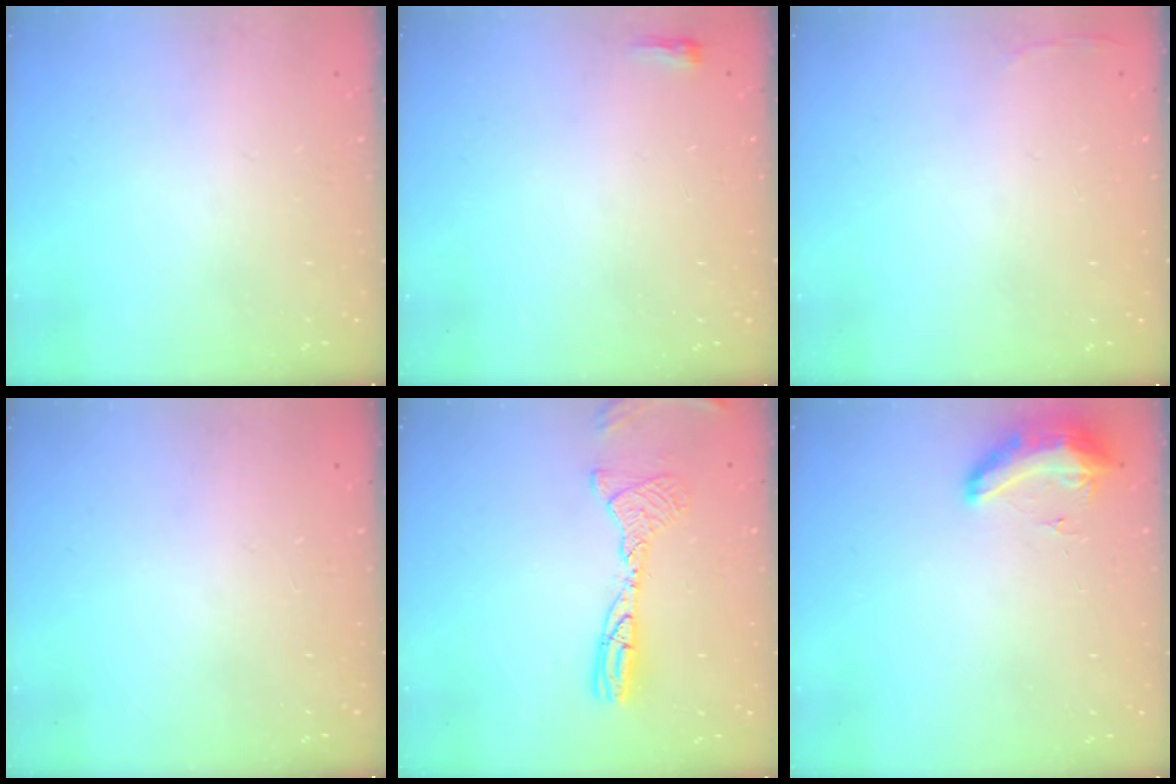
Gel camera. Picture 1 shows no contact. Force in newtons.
{"total": 2.3, "press": 2.2, "slide": 0.7}
{"total": 2.8, "press": 2.6, "slide": 0.9}
{"total": 0.0}
{"total": 11.9, "press": 11.6, "slide": 2.5}
{"total": 16.9, "press": 11.4, "slide": 12.5}